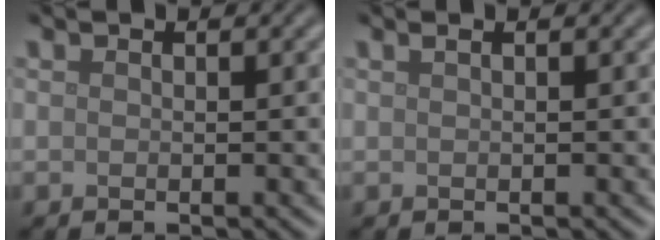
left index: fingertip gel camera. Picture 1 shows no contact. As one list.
[{"total": 0.7, "force": [0.3, 0.3, 0.6], "torque": [-0.008, 0.003, 0.003]}]